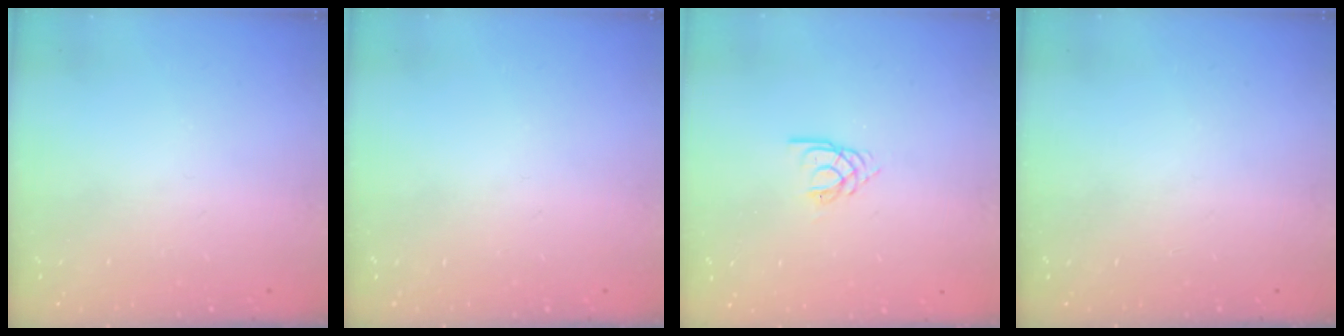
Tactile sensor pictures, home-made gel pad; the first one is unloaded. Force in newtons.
{"total": 0.0}
{"total": 2.6, "press": 2.6, "slide": 0.3}
{"total": 0.0}